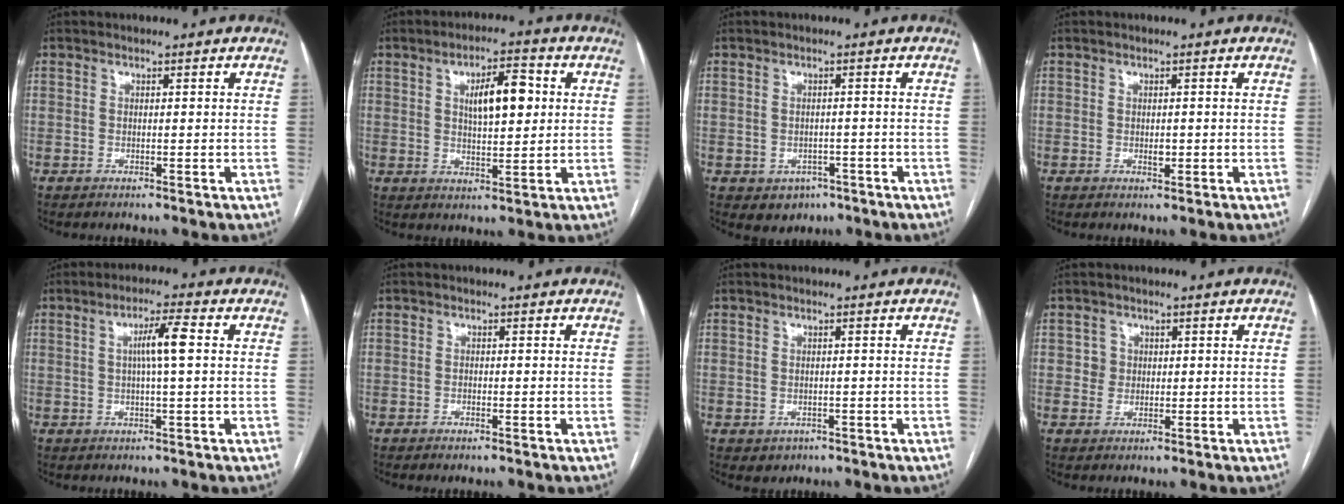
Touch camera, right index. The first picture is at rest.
{"total": 8.0, "force": [2.0, 2.7, 7.3], "torque": [-0.119, 0.012, 0.035]}
{"total": 3.5, "force": [-1.6, 2.9, 1.2], "torque": [-0.009, 0.005, -0.010]}
{"total": 1.2, "force": [-0.1, 0.7, 0.9], "torque": [-0.013, -0.002, 0.000]}
{"total": 5.3, "force": [0.7, 0.0, 5.2], "torque": [-0.094, 0.007, 0.012]}
{"total": 0.8, "force": [-0.6, 0.1, 0.5], "torque": [-0.006, 0.000, -0.008]}
{"total": 1.8, "force": [-0.7, 1.5, 0.5], "torque": [-0.004, 0.002, -0.001]}
{"total": 2.1, "force": [0.5, 2.1, 0.1], "torque": [0.007, 0.002, 0.005]}